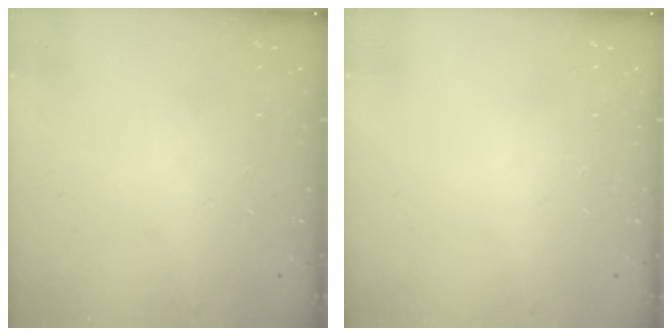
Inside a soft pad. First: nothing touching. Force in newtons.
{"total": 0.0}